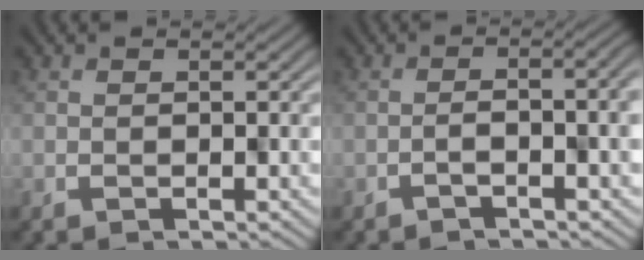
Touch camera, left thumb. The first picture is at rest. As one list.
[{"total": 2.9, "force": [-1.4, 0.5, 2.5], "torque": [-0.021, 0.014, -0.028]}]